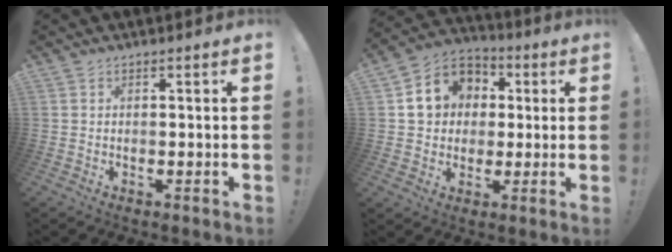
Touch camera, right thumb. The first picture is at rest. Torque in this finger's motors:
{"motor_torque": [1.35, 1.40, 0.86, -0.32, 0.01]}